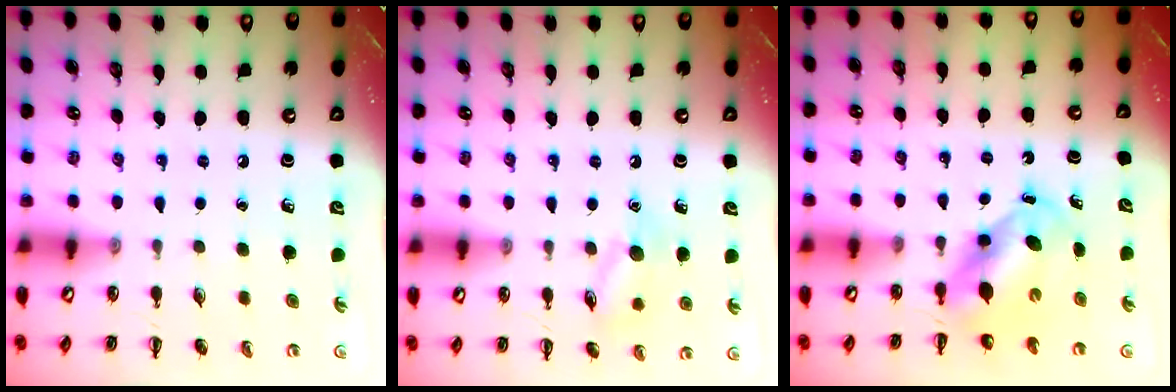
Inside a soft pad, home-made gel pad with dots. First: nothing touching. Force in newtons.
{"total": 9.5, "press": 9.5, "slide": 1.1}
{"total": 5.5, "press": 5.4, "slide": 1.0}